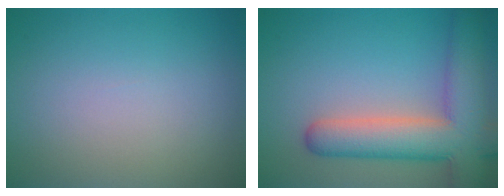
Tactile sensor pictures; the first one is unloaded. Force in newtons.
{"total": 9.1, "press": 9.0, "slide": 0.5}